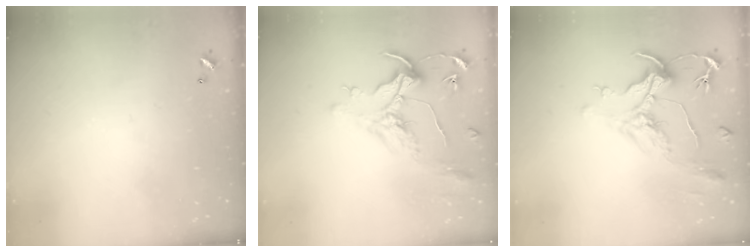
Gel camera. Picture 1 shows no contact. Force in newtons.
{"total": 1.6, "press": 1.4, "slide": 0.7}
{"total": 2.1, "press": 1.7, "slide": 1.3}